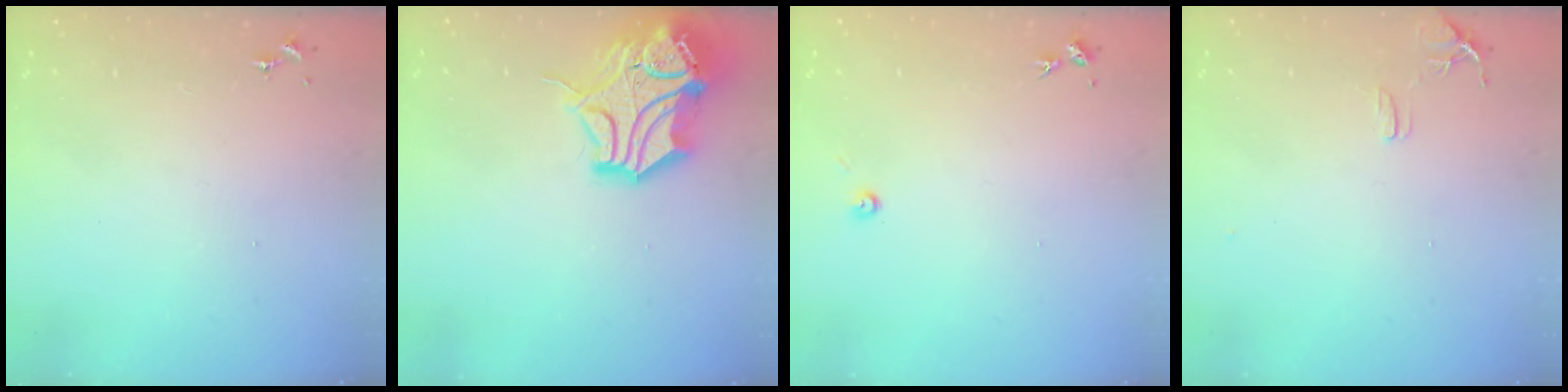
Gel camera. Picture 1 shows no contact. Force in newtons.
{"total": 16.4, "press": 16.3, "slide": 2.2}
{"total": 2.7, "press": 2.7, "slide": 0.2}
{"total": 7.7, "press": 7.7, "slide": 0.7}